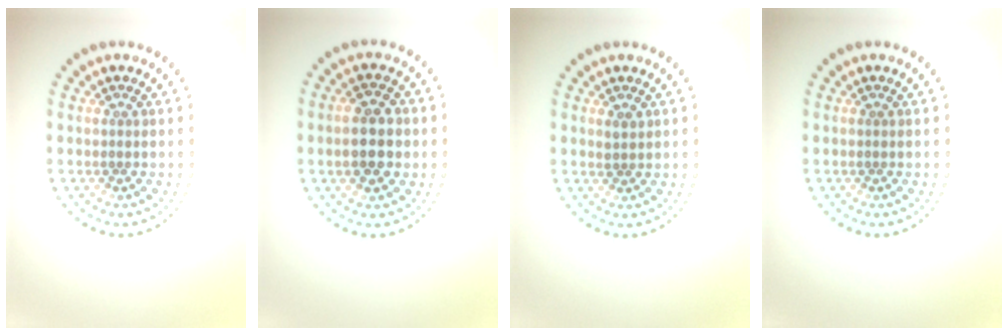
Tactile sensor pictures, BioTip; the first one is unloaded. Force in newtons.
{"total": 4.4, "press": 4.4, "slide": 0.2}
{"total": 0.9, "press": 0.9, "slide": 0.2}
{"total": 0.0}